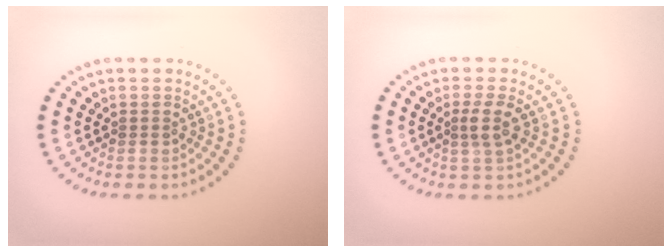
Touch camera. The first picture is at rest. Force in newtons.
{"total": 1.9, "press": 1.5, "slide": 1.2}